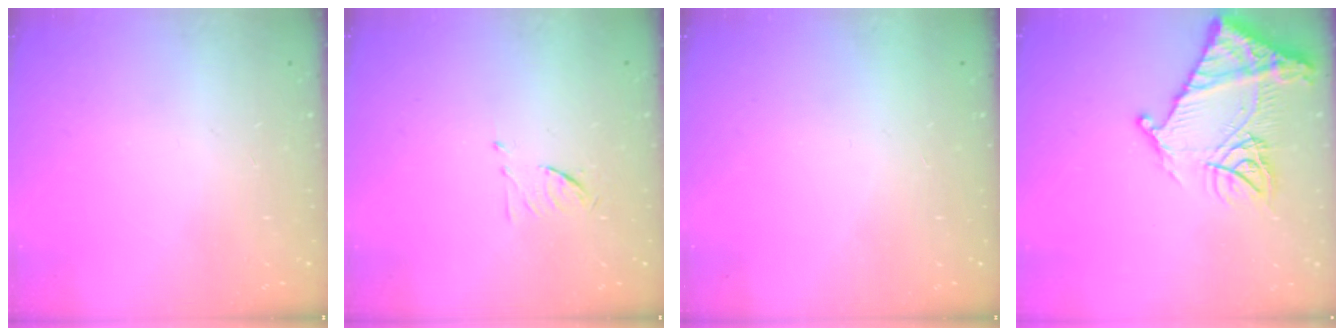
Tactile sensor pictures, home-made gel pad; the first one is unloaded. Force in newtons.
{"total": 6.3, "press": 6.2, "slide": 1.0}
{"total": 1.5, "press": 1.5, "slide": 0.1}
{"total": 16.9, "press": 16.8, "slide": 1.5}